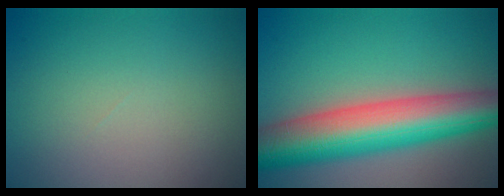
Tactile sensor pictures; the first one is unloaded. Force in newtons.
{"total": 10.8, "press": 10.8, "slide": 0.3}